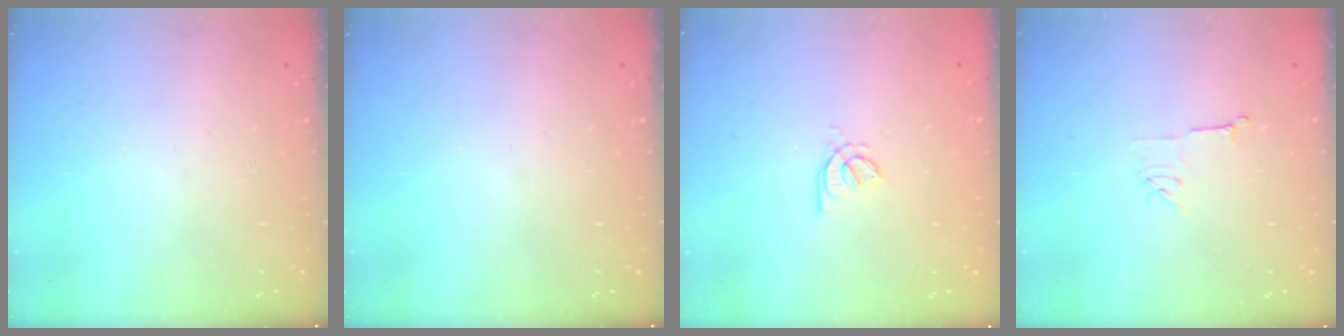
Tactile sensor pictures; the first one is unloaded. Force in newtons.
{"total": 0.0}
{"total": 1.4, "press": 1.3, "slide": 0.4}
{"total": 6.0, "press": 6.0, "slide": 0.5}